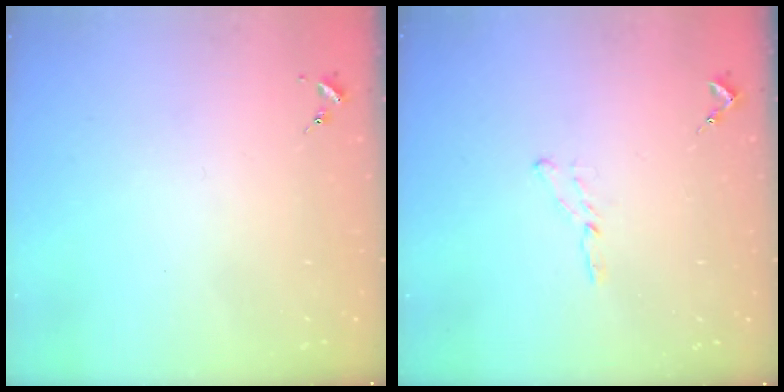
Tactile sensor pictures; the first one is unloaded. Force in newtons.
{"total": 3.6, "press": 3.6, "slide": 0.3}